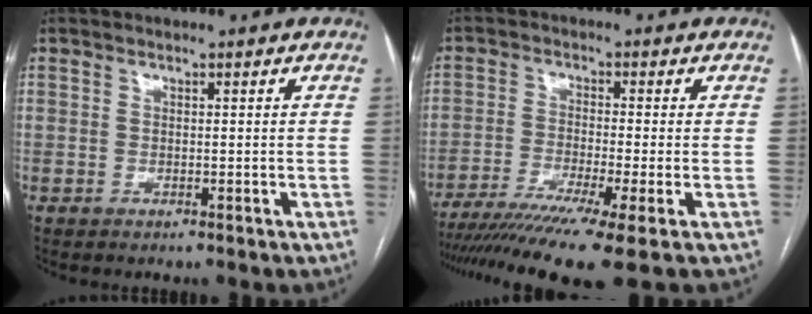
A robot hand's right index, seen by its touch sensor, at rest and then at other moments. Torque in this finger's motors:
{"motor_torque": [1.15, -0.99, 0.79, 0.19]}